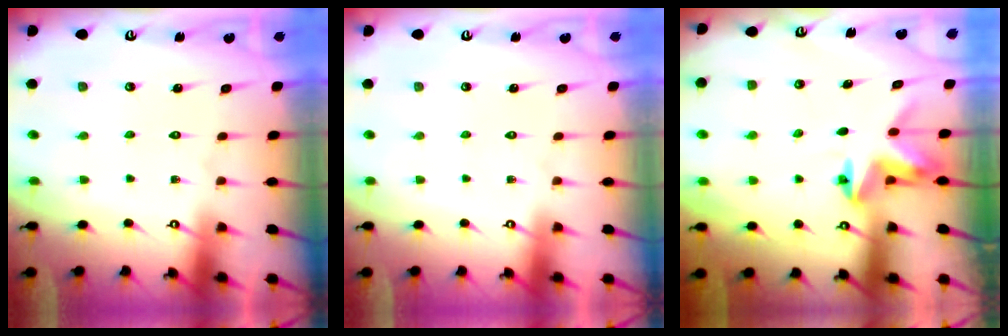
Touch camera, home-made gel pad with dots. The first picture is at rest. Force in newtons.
{"total": 0.0}
{"total": 3.8, "press": 3.8, "slide": 0.5}